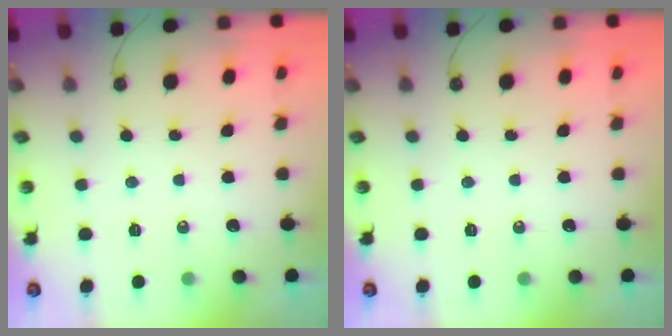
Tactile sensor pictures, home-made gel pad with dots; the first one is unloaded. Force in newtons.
{"total": 0.0}